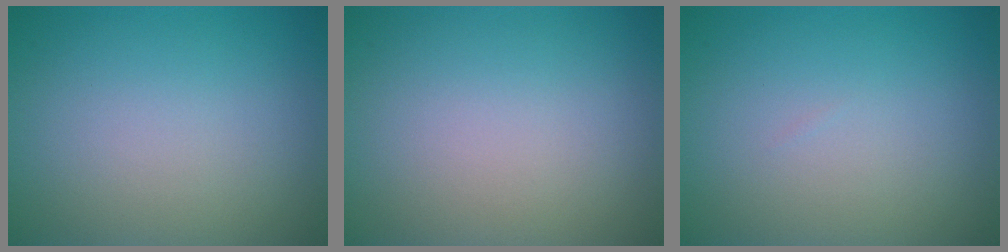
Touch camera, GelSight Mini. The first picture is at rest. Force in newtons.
{"total": 0.0}
{"total": 0.0}